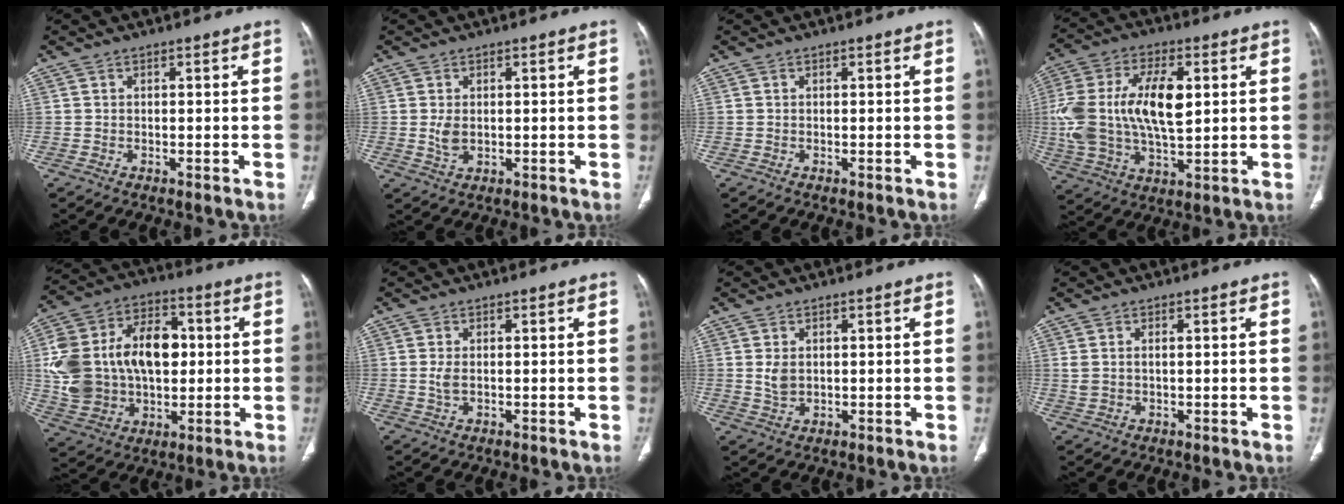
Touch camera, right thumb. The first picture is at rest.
{"total": 2.5, "force": [0.2, 1.6, 1.9], "torque": [-0.039, -0.007, 0.008]}
{"total": 0.0}
{"total": 19.1, "force": [2.6, 9.7, 16.2], "torque": [-0.329, 0.001, 0.048]}
{"total": 22.8, "force": [1.8, 15.6, 16.6], "torque": [-0.302, 0.021, 0.046]}
{"total": 1.5, "force": [0.1, 0.7, 1.3], "torque": [-0.035, -0.001, 0.005]}
{"total": 2.6, "force": [0.6, 1.8, 1.8], "torque": [-0.032, -0.006, 0.018]}
{"total": 2.6, "force": [0.6, 1.4, 2.1], "torque": [-0.057, 0.009, 0.021]}